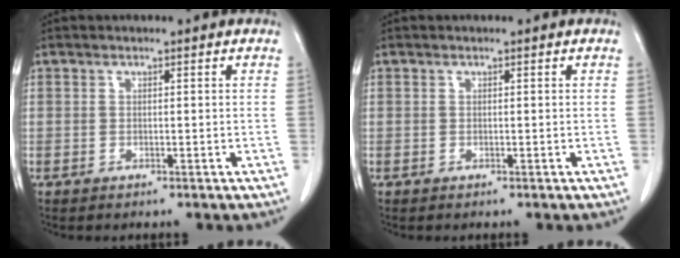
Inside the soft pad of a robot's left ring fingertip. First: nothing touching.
{"total": 0.0}